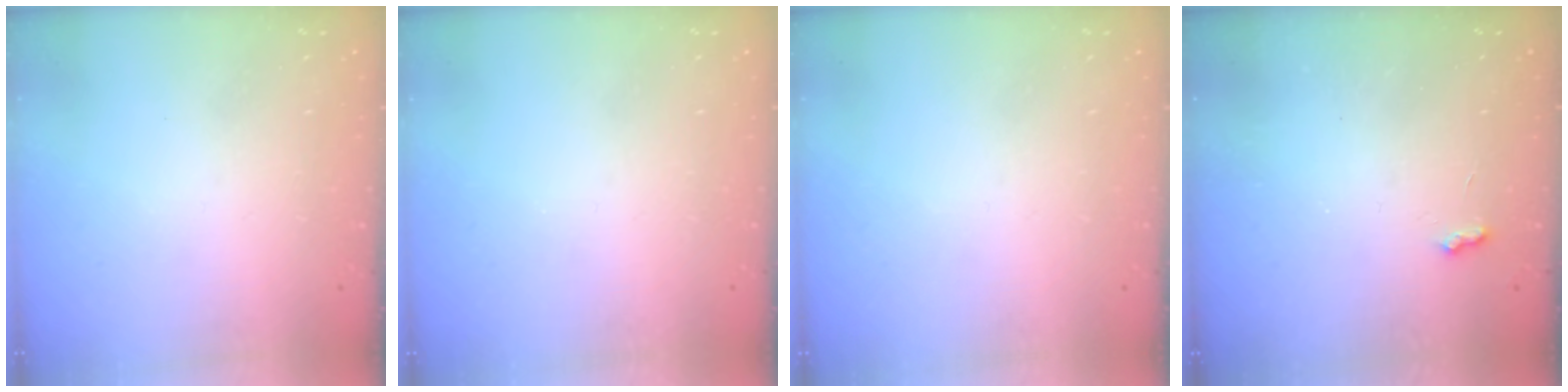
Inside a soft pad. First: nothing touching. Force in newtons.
{"total": 0.0}
{"total": 0.0}
{"total": 2.8, "press": 2.7, "slide": 0.5}